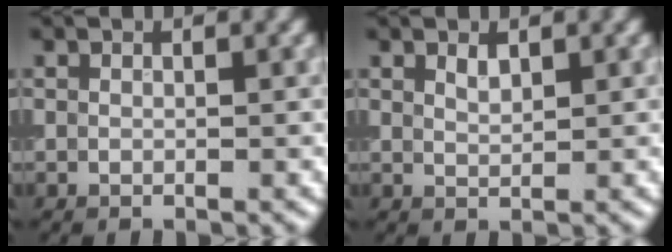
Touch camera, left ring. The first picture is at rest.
{"total": 1.1, "force": [0.8, 0.4, 0.6], "torque": [-0.014, -0.001, 0.016]}